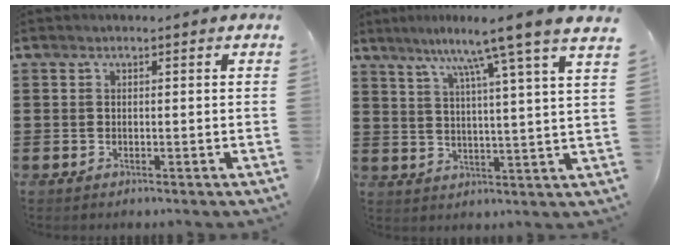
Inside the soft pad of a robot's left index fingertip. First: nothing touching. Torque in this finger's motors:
{"motor_torque": [2.14, 0.00, 0.39, 0.21]}